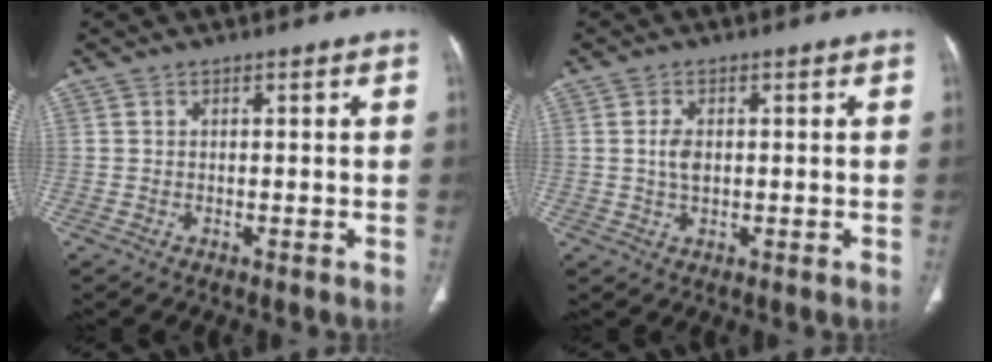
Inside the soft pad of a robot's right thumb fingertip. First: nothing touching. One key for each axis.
{"total": 3.1, "fx": 0.3, "fy": 1.8, "fz": 2.5, "tx": -0.047, "ty": 0.000, "tz": 0.007}